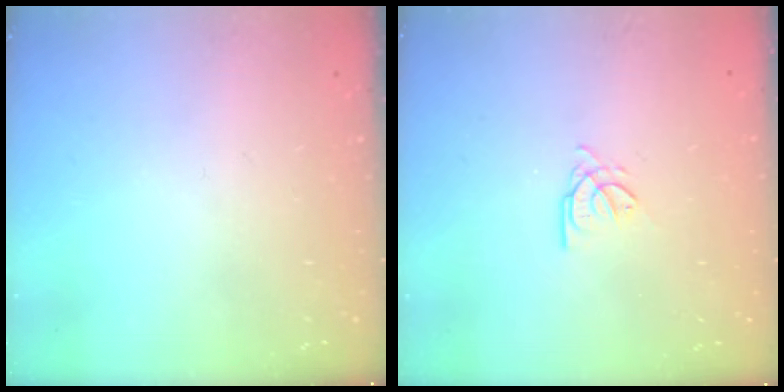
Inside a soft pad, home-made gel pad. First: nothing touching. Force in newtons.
{"total": 3.1, "press": 3.1, "slide": 0.1}